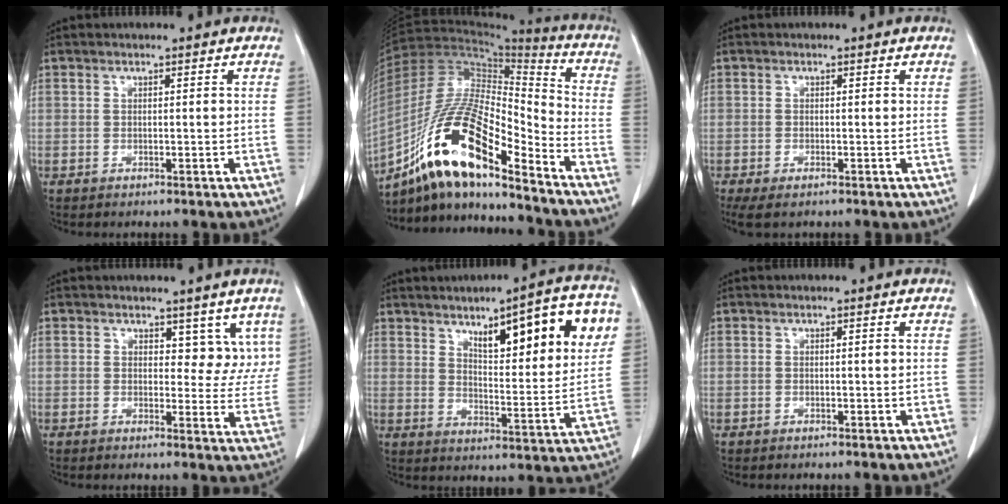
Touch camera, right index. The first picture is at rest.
{"total": 18.7, "force": [-12.3, 3.7, 13.6], "torque": [-0.263, 0.007, -0.221]}
{"total": 3.4, "force": [-2.2, 1.1, 2.4], "torque": [-0.043, -0.008, -0.034]}
{"total": 5.7, "force": [3.5, 3.4, 2.9], "torque": [-0.010, -0.005, 0.038]}
{"total": 17.3, "force": [7.5, 3.8, 15.1], "torque": [-0.198, 0.012, 0.107]}
{"total": 0.7, "force": [-0.2, 0.3, 0.7], "torque": [-0.011, 0.000, -0.002]}